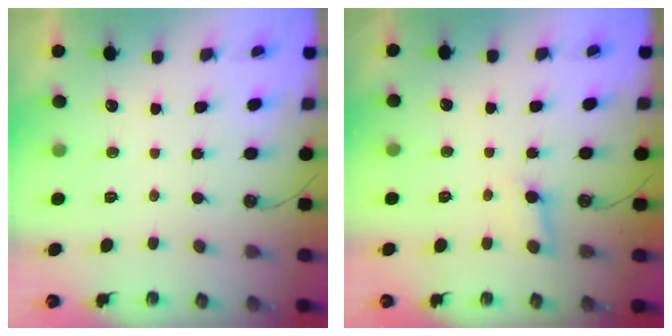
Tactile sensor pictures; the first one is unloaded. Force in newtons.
{"total": 3.5, "press": 3.5, "slide": 0.4}